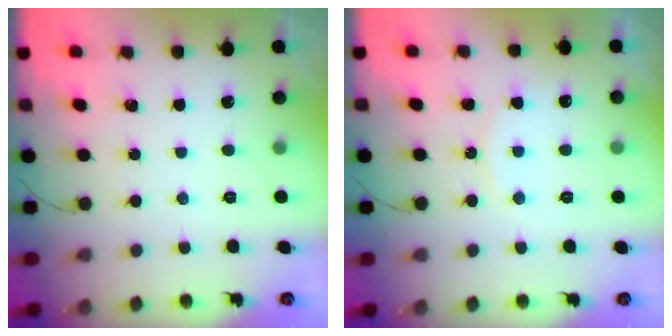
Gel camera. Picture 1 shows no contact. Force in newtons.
{"total": 4.9, "press": 4.8, "slide": 0.5}